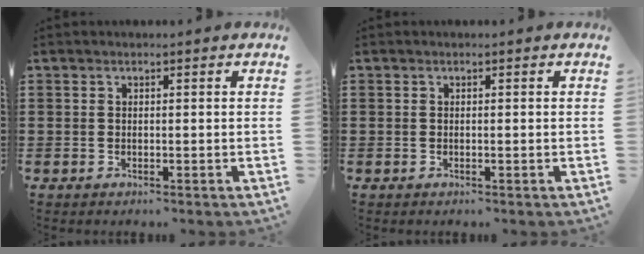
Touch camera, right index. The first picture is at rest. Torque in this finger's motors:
{"motor_torque": [-0.01, 0.18, 0.00, 0.00]}